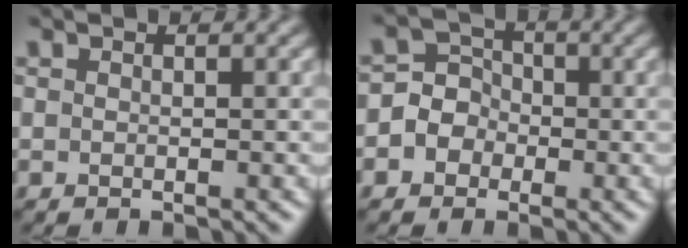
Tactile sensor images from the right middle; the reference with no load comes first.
{"total": 4.4, "force": [-1.0, 4.0, 1.3], "torque": [-0.002, 0.025, -0.043]}